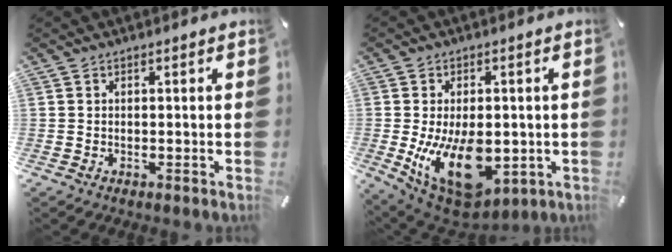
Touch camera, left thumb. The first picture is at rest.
{"total": 17.3, "force": [-2.7, 10.2, 13.7], "torque": [-0.239, -0.018, -0.036]}